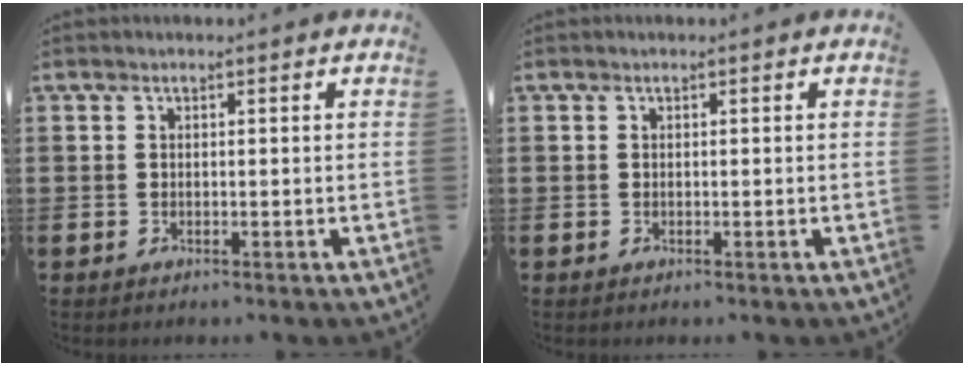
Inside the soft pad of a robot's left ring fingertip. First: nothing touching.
{"total": 0.0}